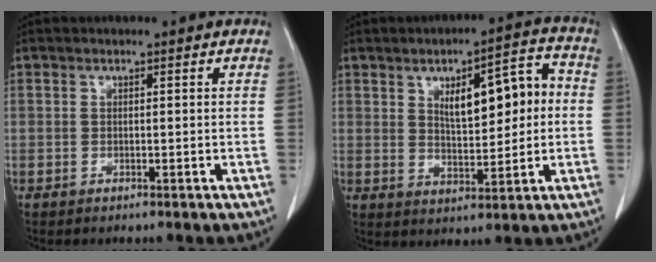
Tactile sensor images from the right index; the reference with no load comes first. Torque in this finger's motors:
{"motor_torque": [0.79, 0.09, 0.47, 0.10]}